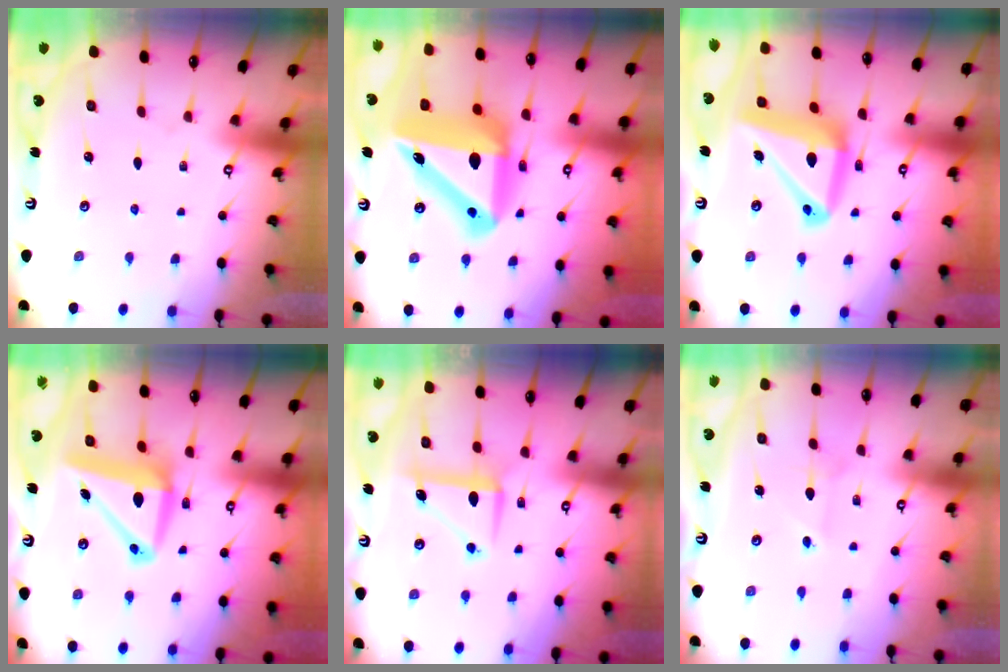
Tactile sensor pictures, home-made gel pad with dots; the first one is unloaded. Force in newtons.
{"total": 18.3, "press": 17.8, "slide": 4.1}
{"total": 16.6, "press": 16.4, "slide": 2.1}
{"total": 10.3, "press": 10.1, "slide": 2.3}
{"total": 7.7, "press": 7.6, "slide": 0.7}
{"total": 3.3, "press": 3.2, "slide": 0.4}